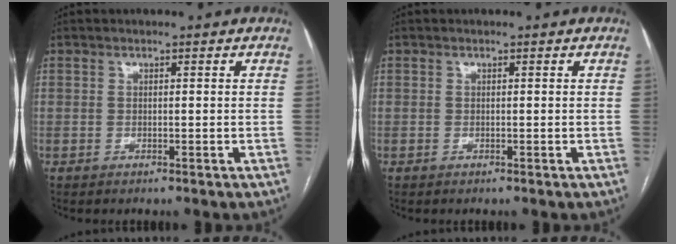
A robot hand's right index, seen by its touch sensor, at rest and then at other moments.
{"total": 0.0}